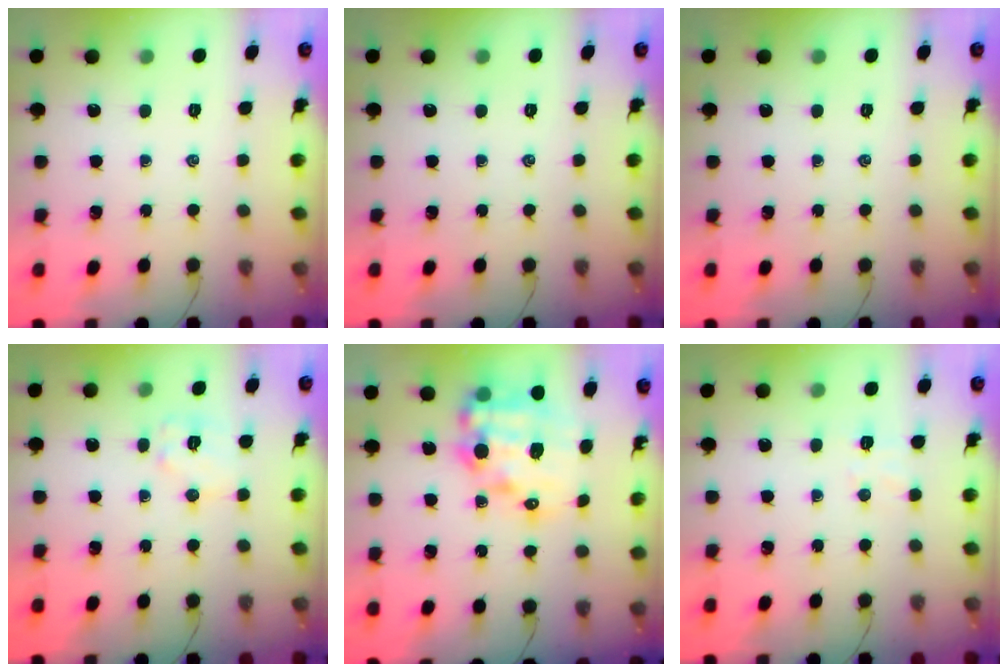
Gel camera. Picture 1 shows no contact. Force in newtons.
{"total": 0.0}
{"total": 0.0}
{"total": 7.1, "press": 7.1, "slide": 0.4}
{"total": 14.6, "press": 14.3, "slide": 3.2}
{"total": 4.7, "press": 4.6, "slide": 1.2}